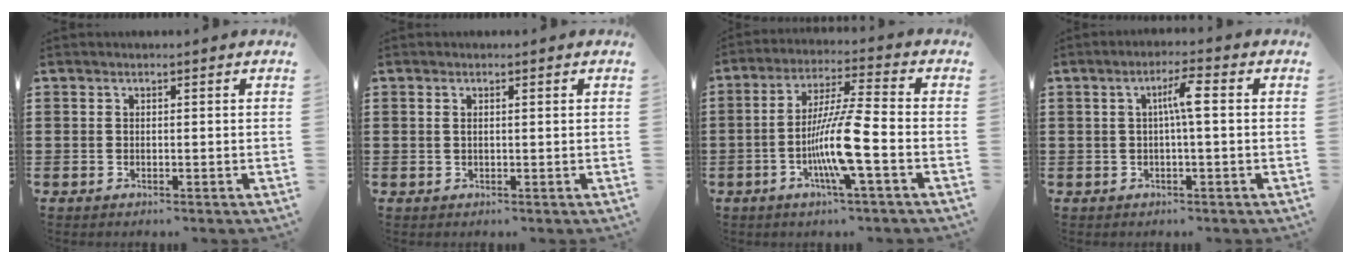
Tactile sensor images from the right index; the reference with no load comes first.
{"total": 1.0, "force": [0.3, 0.3, 0.9], "torque": [-0.018, 0.003, 0.005]}
{"total": 10.3, "force": [-3.4, 0.3, 9.8], "torque": [-0.198, -0.014, -0.071]}
{"total": 4.2, "force": [0.2, 0.3, 4.2], "torque": [-0.079, 0.006, -0.002]}